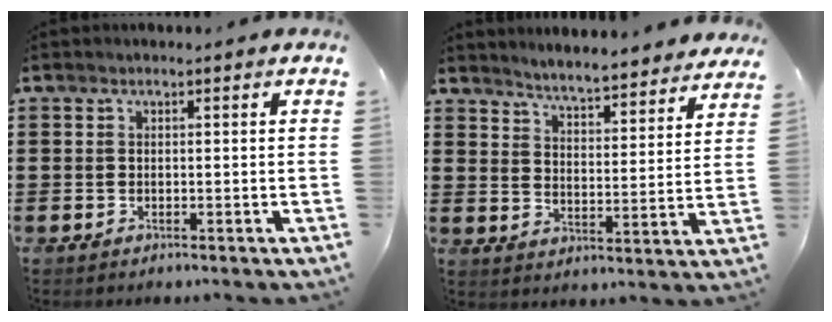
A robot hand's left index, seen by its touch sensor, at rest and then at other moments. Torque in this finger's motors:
{"motor_torque": [0.42, 0.41, 0.47, 0.07]}